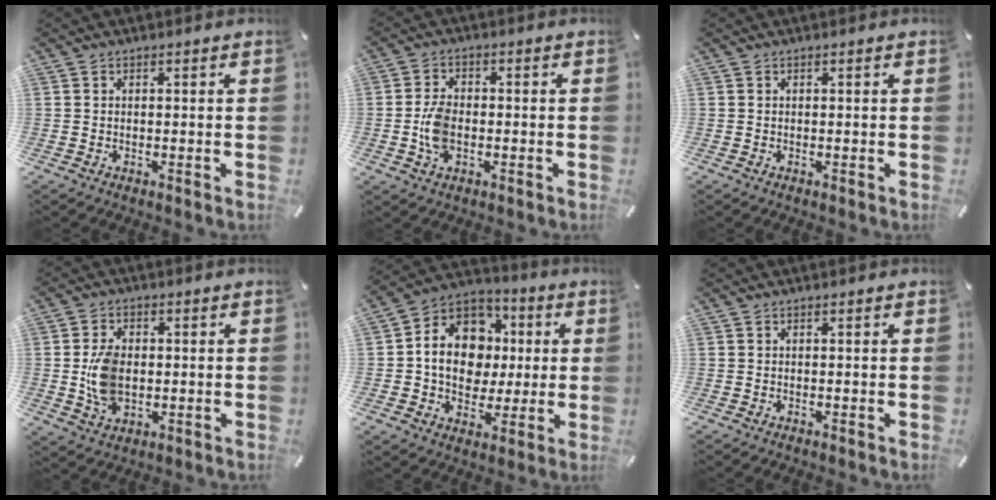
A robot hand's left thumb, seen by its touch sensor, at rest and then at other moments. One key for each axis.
{"total": 5.8, "fx": -1.2, "fy": 3.7, "fz": 4.3, "tx": -0.102, "ty": 0.000, "tz": -0.025}
{"total": 0.0}
{"total": 8.2, "fx": -0.3, "fy": 5.7, "fz": 5.9, "tx": -0.132, "ty": -0.002, "tz": -0.008}
{"total": 14.2, "fx": -0.1, "fy": 12.1, "fz": 7.4, "tx": -0.147, "ty": 0.002, "tz": 0.002}
{"total": 0.0}